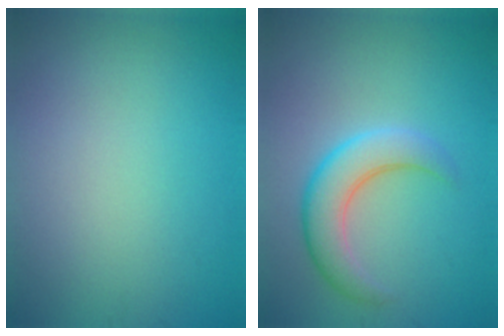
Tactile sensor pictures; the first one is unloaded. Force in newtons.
{"total": 4.5, "press": 4.5, "slide": 0.3}